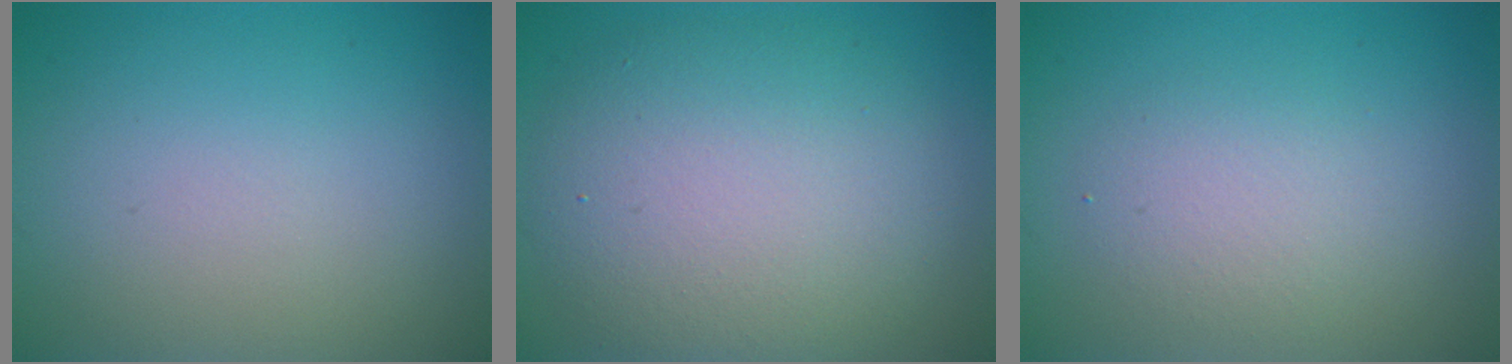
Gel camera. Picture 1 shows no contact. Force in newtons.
{"total": 8.4, "press": 8.3, "slide": 0.8}
{"total": 2.4, "press": 2.4, "slide": 0.2}